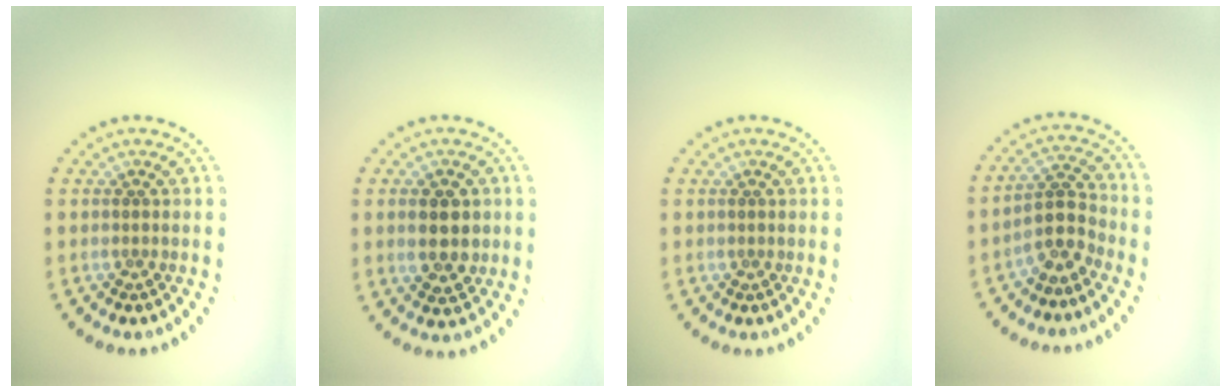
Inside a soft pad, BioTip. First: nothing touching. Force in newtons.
{"total": 3.6, "press": 3.6, "slide": 0.4}
{"total": 0.0}
{"total": 3.0, "press": 2.5, "slide": 1.7}